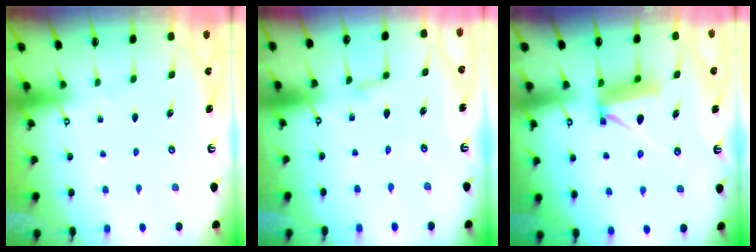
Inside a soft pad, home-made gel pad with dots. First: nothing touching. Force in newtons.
{"total": 2.7, "press": 2.7, "slide": 0.2}
{"total": 7.4, "press": 7.4, "slide": 0.6}